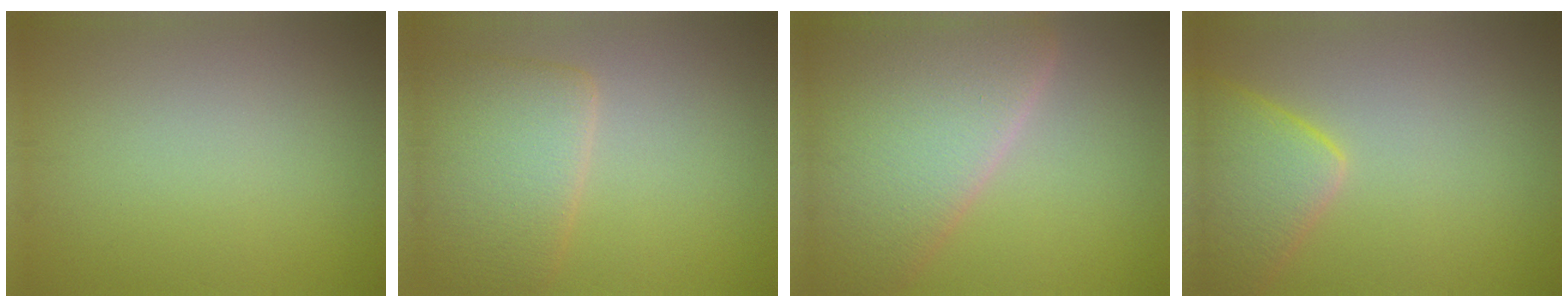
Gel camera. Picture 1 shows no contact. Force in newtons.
{"total": 5.9, "press": 5.9, "slide": 0.7}
{"total": 11.1, "press": 11.1, "slide": 0.6}
{"total": 5.2, "press": 5.2, "slide": 0.4}